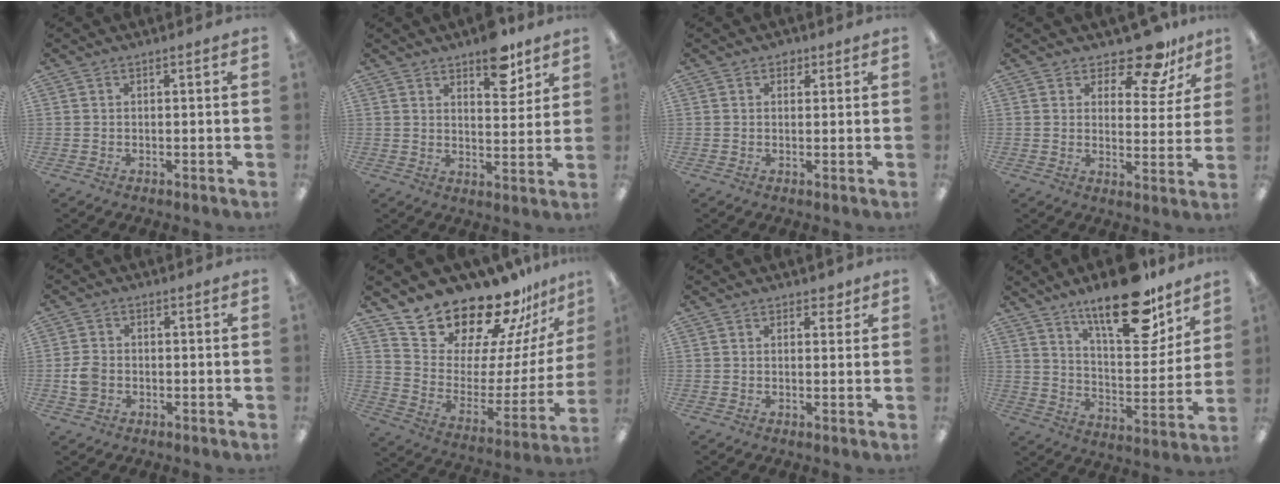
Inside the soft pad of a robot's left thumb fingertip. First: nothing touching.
{"total": 9.3, "force": [6.5, 4.3, 5.1], "torque": [-0.046, -0.041, 0.106]}
{"total": 1.9, "force": [1.2, 1.3, 0.7], "torque": [0.001, -0.004, 0.019]}
{"total": 10.6, "force": [8.6, 4.1, 4.7], "torque": [-0.058, -0.061, 0.151]}
{"total": 4.2, "force": [-1.0, 3.5, 2.2], "torque": [-0.043, 0.006, -0.018]}
{"total": 21.4, "force": [19.8, 6.7, 4.6], "torque": [-0.070, -0.175, 0.353]}
{"total": 2.2, "force": [1.5, 1.4, 0.9], "torque": [-0.003, -0.003, 0.023]}
{"total": 16.7, "force": [12.1, 6.3, 9.6], "torque": [-0.130, -0.071, 0.202]}